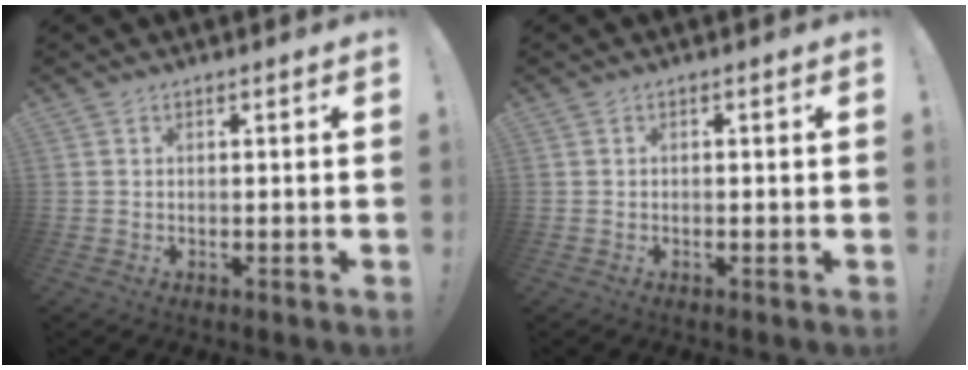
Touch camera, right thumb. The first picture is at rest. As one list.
[{"total": 0.0}]